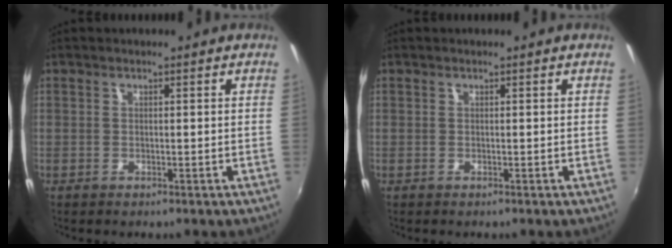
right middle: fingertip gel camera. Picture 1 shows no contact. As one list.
[{"total": 0.0}]